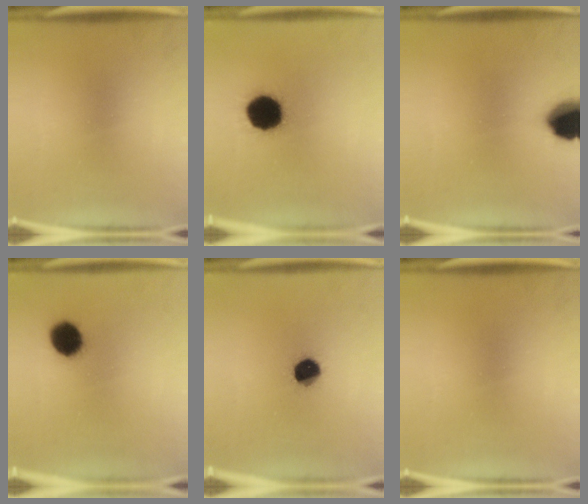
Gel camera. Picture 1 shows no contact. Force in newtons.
{"total": 16.0}
{"total": 12.3}
{"total": 8.9}
{"total": 8.3}
{"total": 0.0}